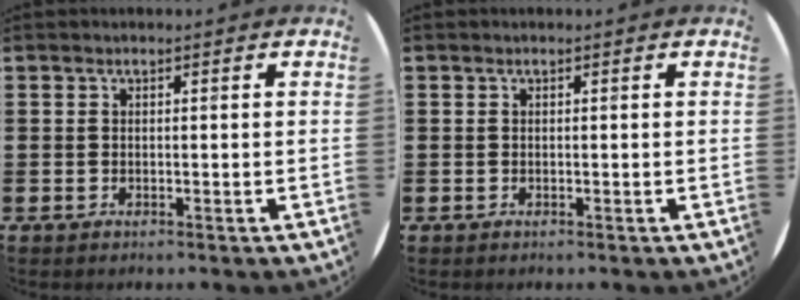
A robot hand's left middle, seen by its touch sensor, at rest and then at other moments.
{"total": 0.0}